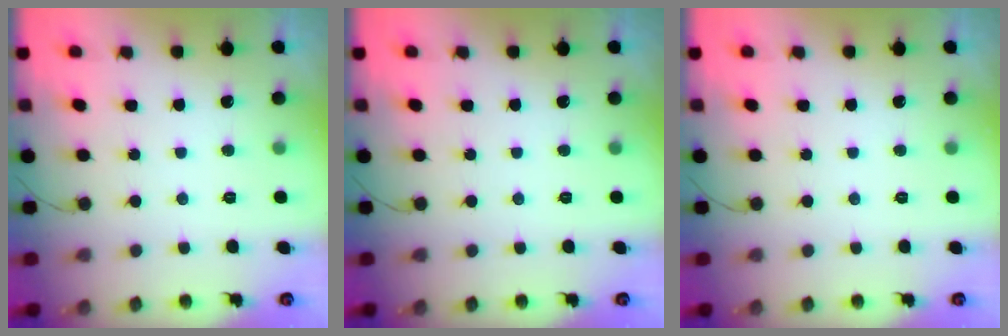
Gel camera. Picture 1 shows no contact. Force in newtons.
{"total": 0.0}
{"total": 0.0}